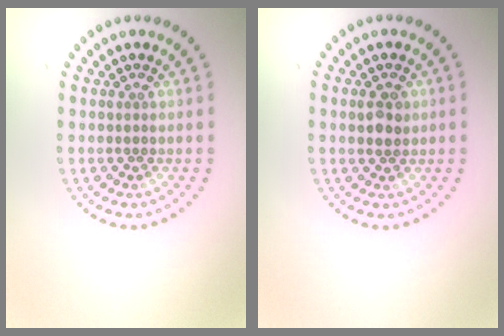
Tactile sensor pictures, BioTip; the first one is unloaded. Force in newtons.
{"total": 1.9, "press": 1.9, "slide": 0.5}